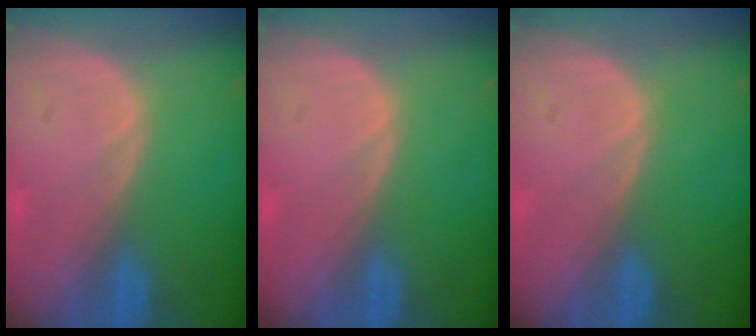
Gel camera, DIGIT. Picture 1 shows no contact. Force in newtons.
{"total": 0.0}
{"total": 0.0}